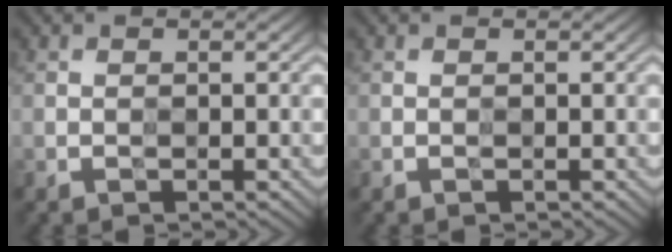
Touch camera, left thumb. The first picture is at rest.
{"total": 0.0}